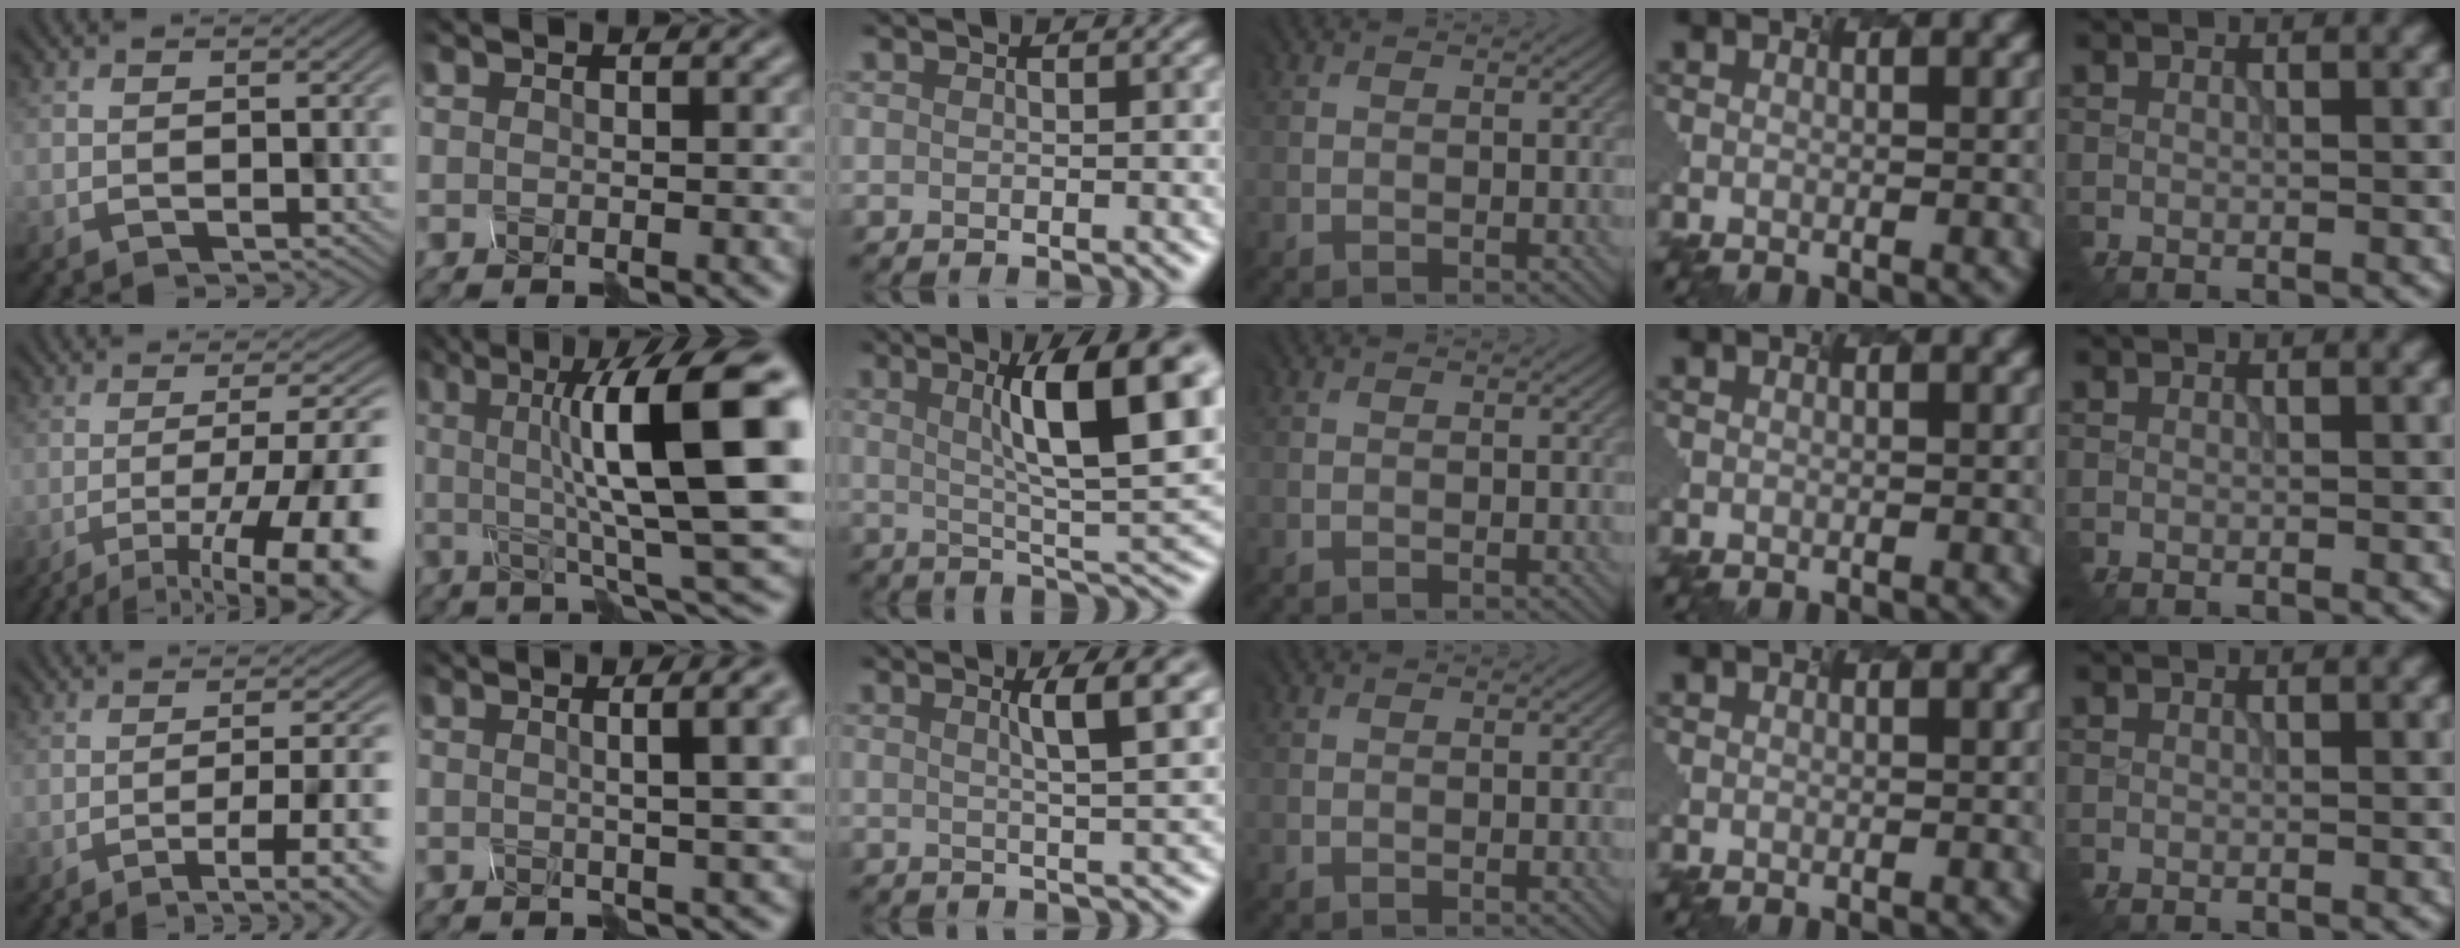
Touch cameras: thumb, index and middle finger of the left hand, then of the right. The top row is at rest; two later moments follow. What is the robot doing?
{"motion": "shake", "object": "plastic piggy bank"}